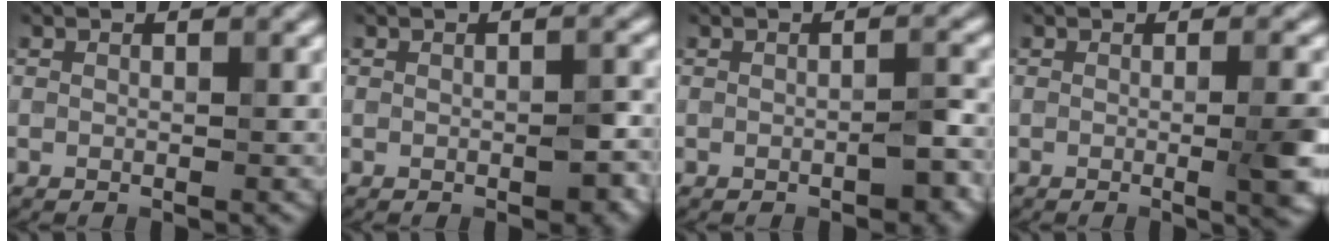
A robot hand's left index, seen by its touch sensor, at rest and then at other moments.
{"total": 2.4, "force": [-0.7, 1.1, 2.1], "torque": [-0.028, -0.002, -0.005]}
{"total": 2.2, "force": [-1.0, 0.7, 1.8], "torque": [-0.024, 0.005, -0.014]}
{"total": 4.9, "force": [-0.5, 1.3, 4.7], "torque": [-0.053, -0.003, -0.007]}